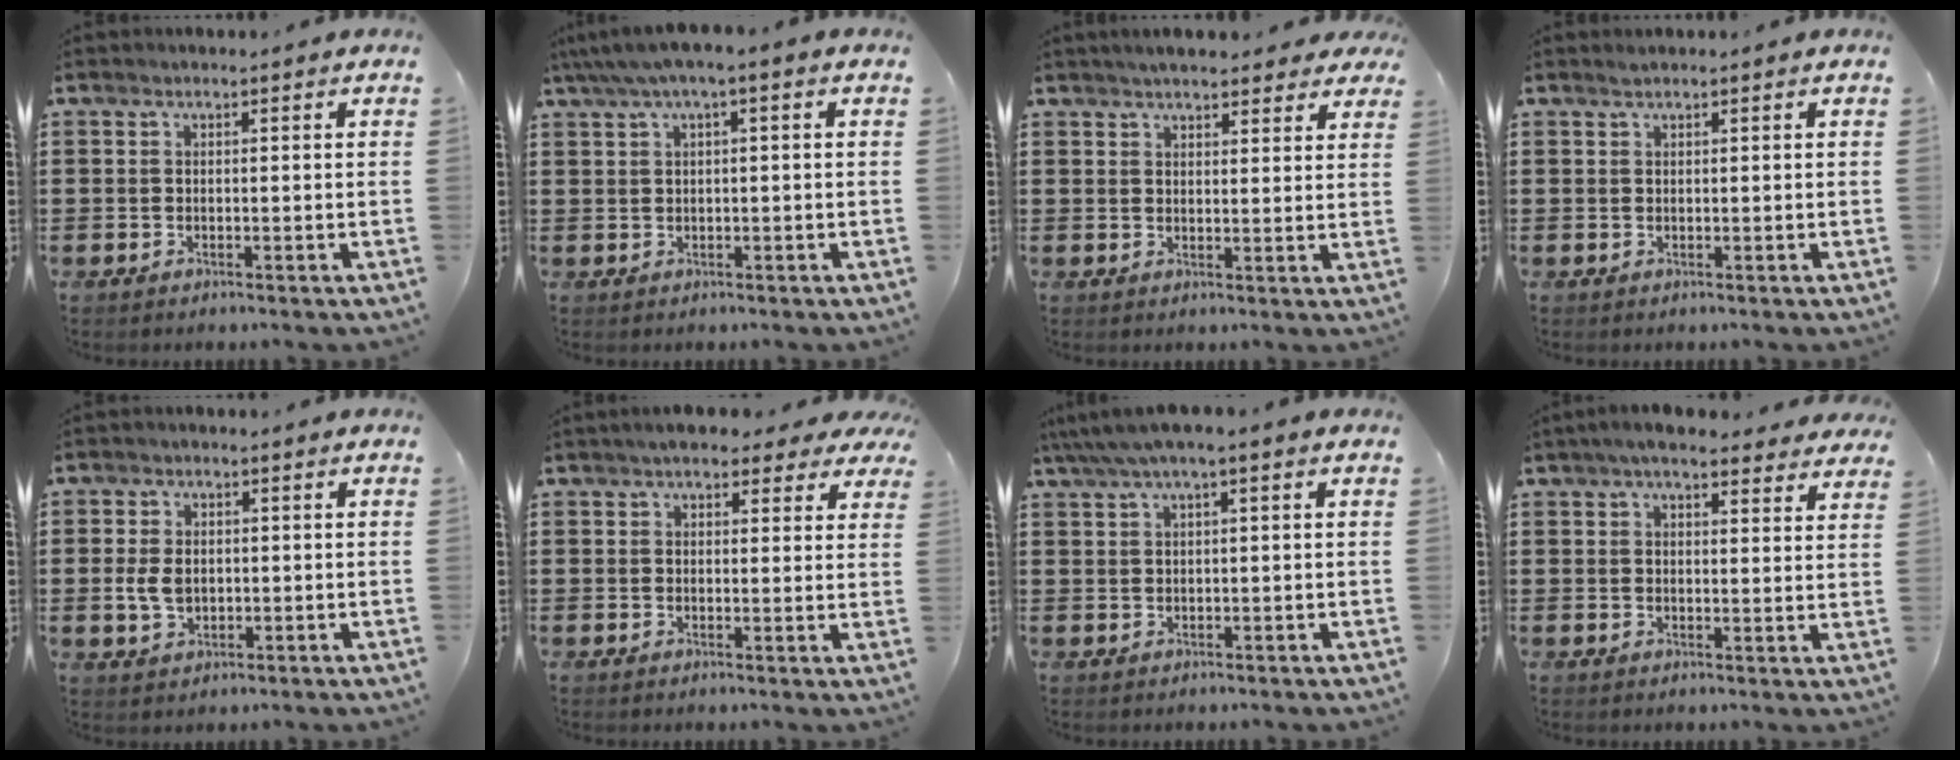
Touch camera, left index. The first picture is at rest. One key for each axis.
{"total": 2.3, "fx": 0.0, "fy": 0.3, "fz": 2.3, "tx": -0.039, "ty": 0.002, "tz": -0.002}
{"total": 4.1, "fx": 3.8, "fy": 0.8, "fz": 1.2, "tx": -0.026, "ty": -0.007, "tz": 0.069}
{"total": 0.6, "fx": 0.5, "fy": 0.1, "fz": 0.3, "tx": -0.007, "ty": 0.000, "tz": 0.010}
{"total": 4.0, "fx": -0.1, "fy": 2.9, "fz": 2.8, "tx": -0.073, "ty": 0.004, "tz": -0.007}
{"total": 4.5, "fx": 3.7, "fy": 1.5, "fz": 2.1, "tx": -0.047, "ty": 0.001, "tz": 0.066}
{"total": 2.5, "fx": 0.9, "fy": 0.2, "fz": 2.3, "tx": -0.044, "ty": 0.000, "tz": 0.016}
{"total": 5.3, "fx": 4.6, "fy": 1.0, "fz": 2.5, "tx": -0.061, "ty": -0.002, "tz": 0.084}